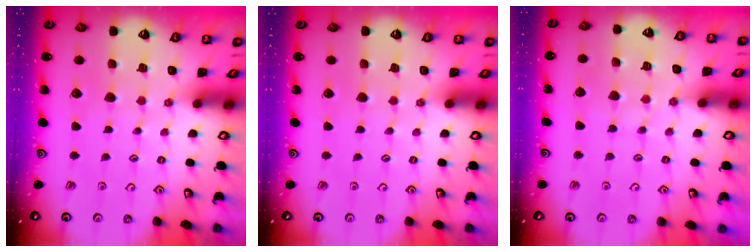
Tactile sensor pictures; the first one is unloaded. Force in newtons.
{"total": 0.0}
{"total": 4.0, "press": 4.0, "slide": 0.2}